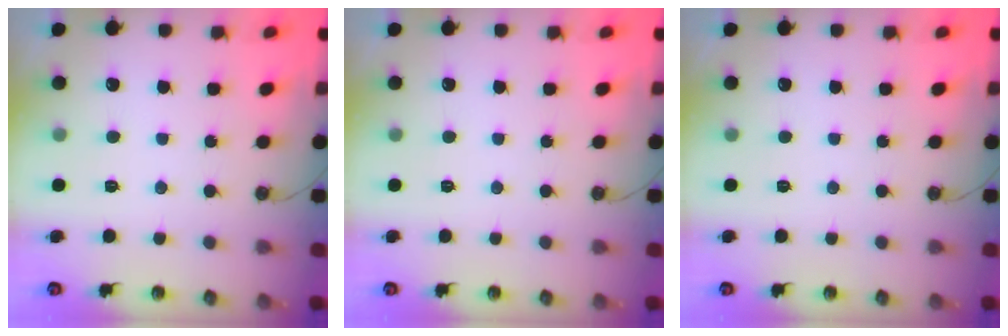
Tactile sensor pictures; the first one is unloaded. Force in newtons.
{"total": 0.0}
{"total": 0.0}